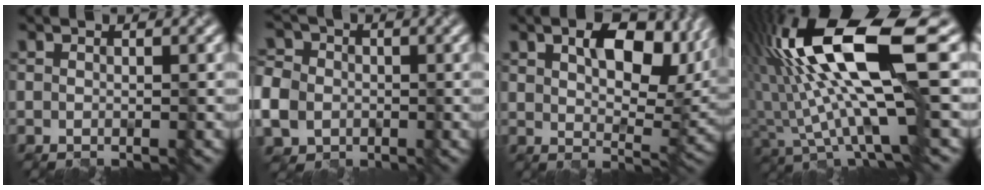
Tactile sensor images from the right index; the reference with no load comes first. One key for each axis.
{"total": 6.7, "fx": -1.7, "fy": 5.9, "fz": 2.5, "tx": -0.063, "ty": -0.006, "tz": -0.057}
{"total": 9.5, "fx": 4.1, "fy": 4.9, "fz": 7.1, "tx": -0.117, "ty": 0.001, "tz": 0.072}
{"total": 11.9, "fx": 2.4, "fy": 3.0, "fz": 11.3, "tx": -0.212, "ty": 0.005, "tz": 0.050}